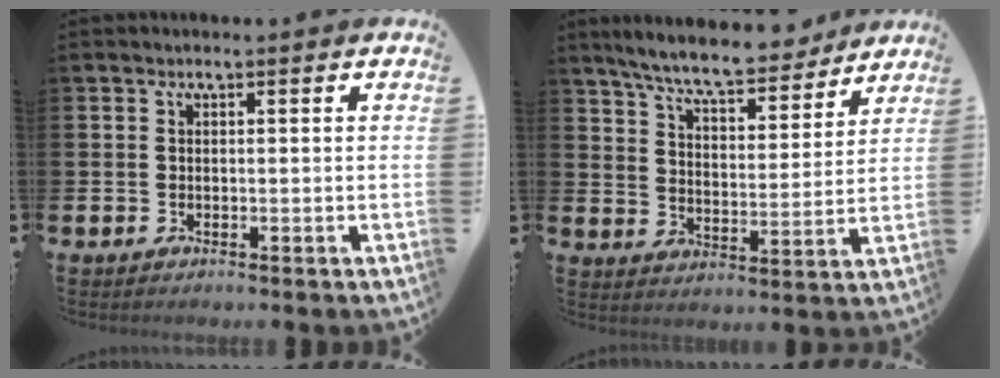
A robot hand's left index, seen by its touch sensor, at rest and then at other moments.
{"total": 8.1, "force": [7.6, 1.1, 2.8], "torque": [-0.081, -0.045, 0.132]}